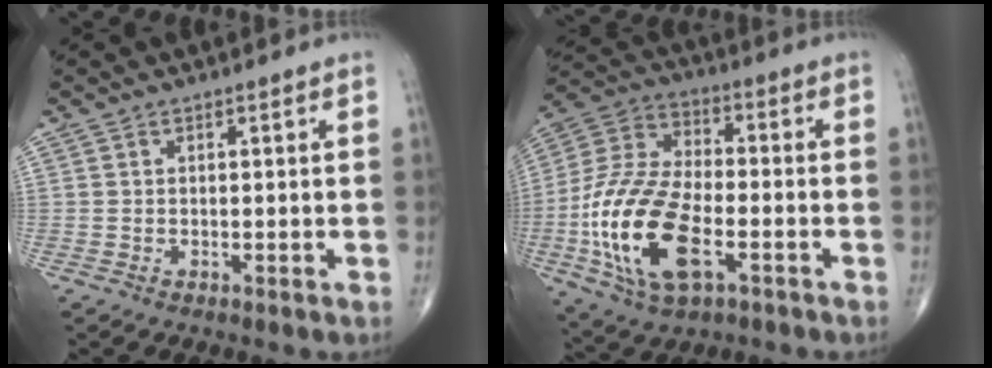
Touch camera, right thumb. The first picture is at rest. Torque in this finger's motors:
{"motor_torque": [1.65, 1.39, 1.92, -0.30, 0.26]}